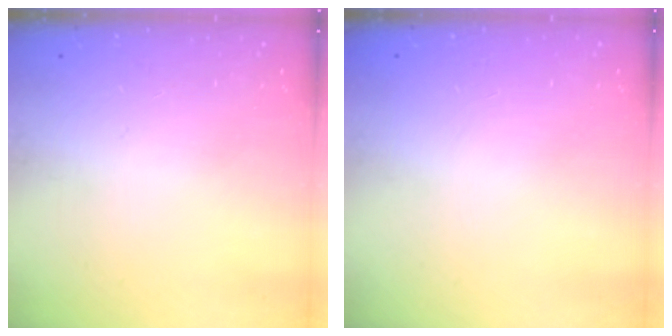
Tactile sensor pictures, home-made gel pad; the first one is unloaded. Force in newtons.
{"total": 0.0}